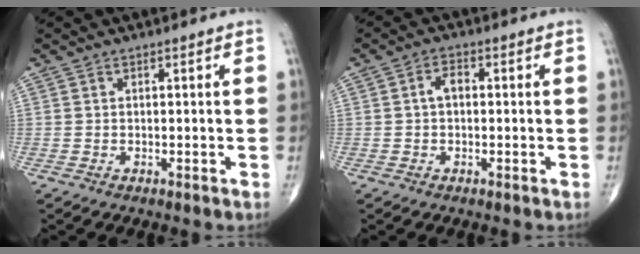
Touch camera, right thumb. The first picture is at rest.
{"total": 2.6, "force": [0.0, 1.6, 2.0], "torque": [-0.030, 0.011, -0.005]}